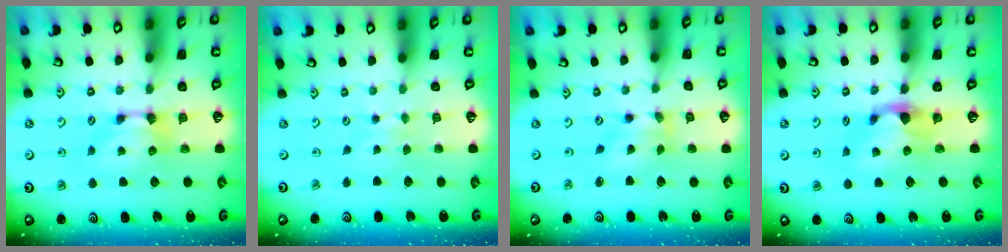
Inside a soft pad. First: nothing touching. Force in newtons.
{"total": 2.8, "press": 2.7, "slide": 0.4}
{"total": 1.4, "press": 0.3, "slide": 1.4}
{"total": 1.2, "press": 0.1, "slide": 1.2}